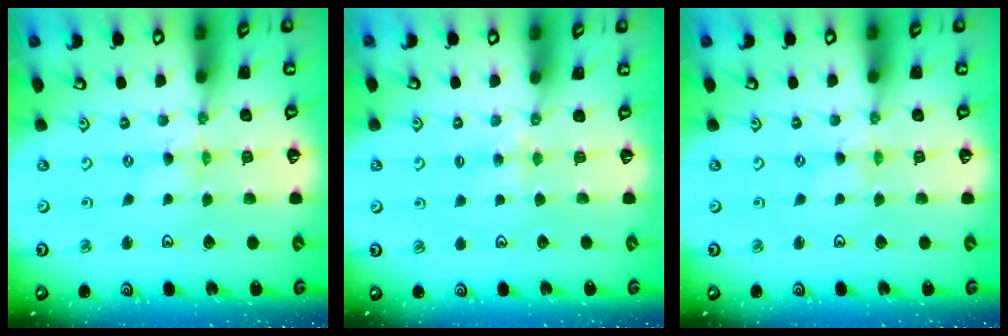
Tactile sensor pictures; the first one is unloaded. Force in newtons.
{"total": 3.7, "press": 3.7, "slide": 0.5}
{"total": 0.0}